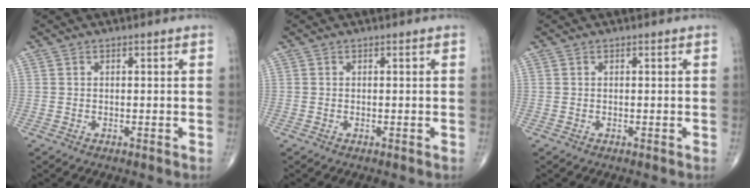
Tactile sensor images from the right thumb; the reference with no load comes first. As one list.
[{"total": 0.0}, {"total": 0.0}]